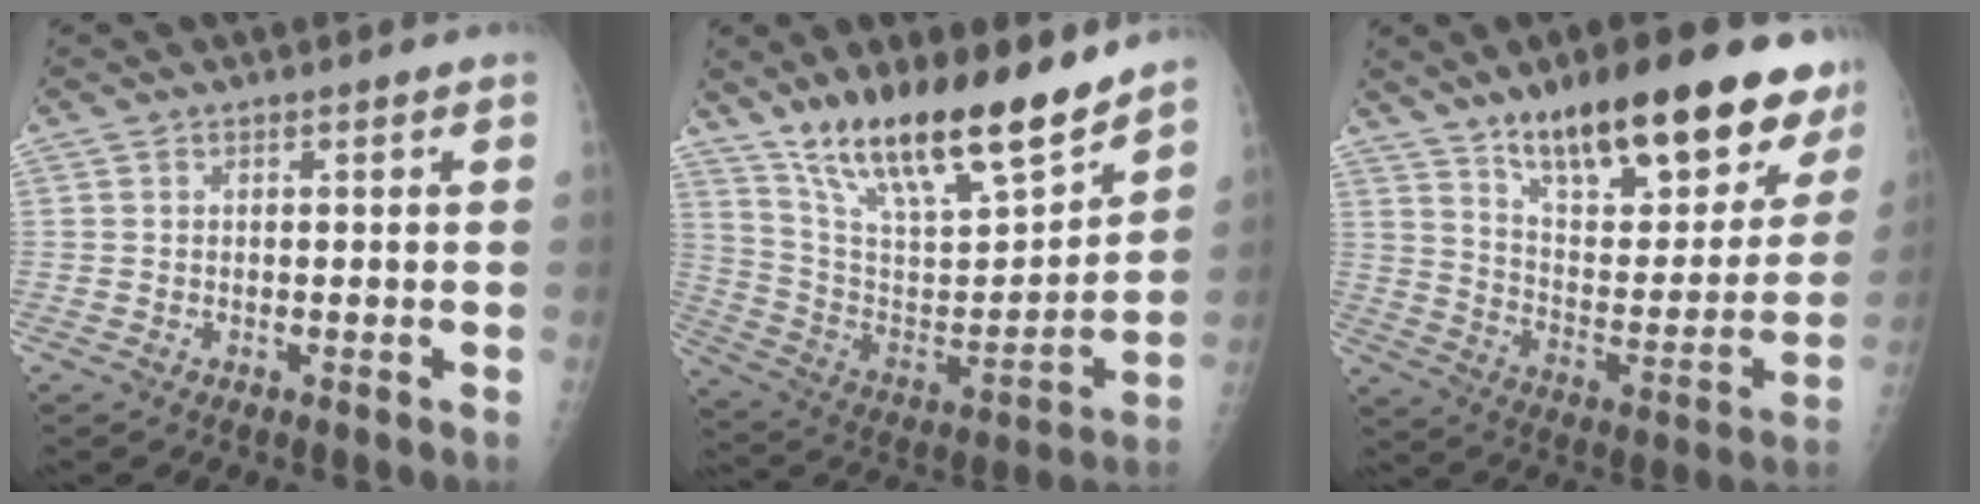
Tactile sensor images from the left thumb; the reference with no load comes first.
{"total": 22.2, "force": [17.0, 5.5, 13.1], "torque": [-0.195, -0.085, 0.302]}
{"total": 25.6, "force": [17.7, 8.7, 16.4], "torque": [-0.189, -0.070, 0.272]}